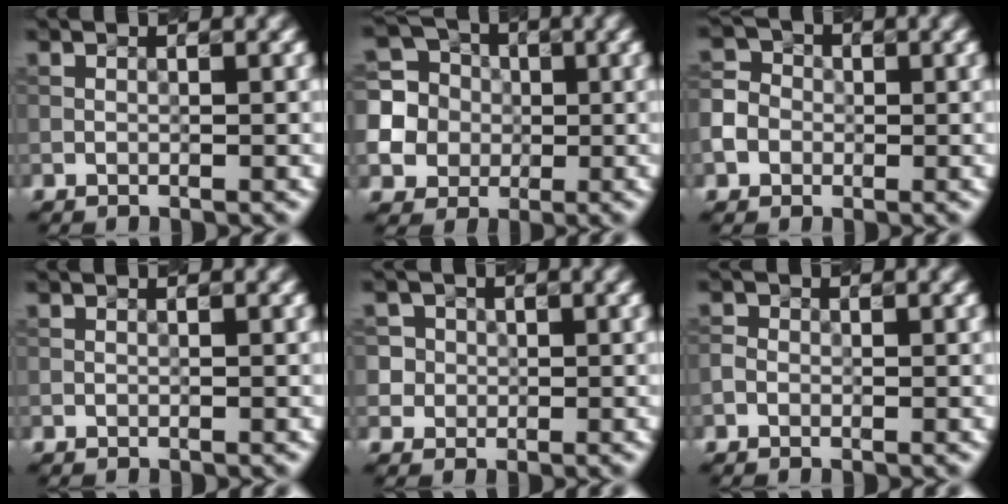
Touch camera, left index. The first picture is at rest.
{"total": 8.4, "force": [-0.4, 8.0, 2.3], "torque": [-0.080, 0.015, -0.031]}
{"total": 3.8, "force": [-1.1, 3.4, 1.3], "torque": [-0.014, 0.004, -0.026]}
{"total": 0.0}
{"total": 4.3, "force": [1.1, 4.0, 1.1], "torque": [-0.001, 0.030, 0.005]}
{"total": 0.8, "force": [-0.4, 0.7, 0.2], "torque": [-0.003, 0.001, -0.011]}